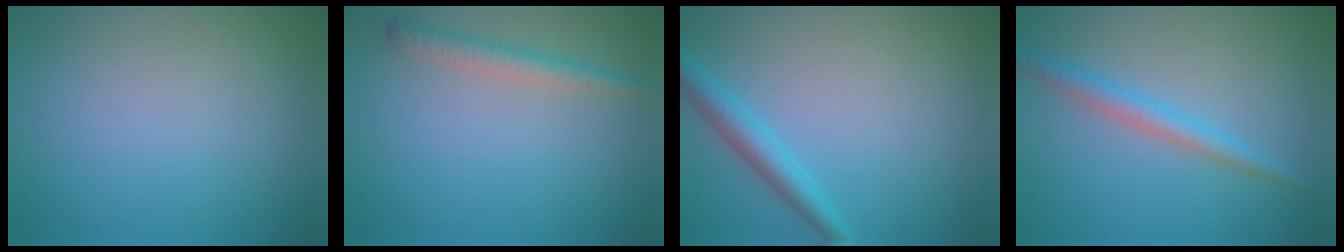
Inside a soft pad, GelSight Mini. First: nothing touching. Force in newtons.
{"total": 2.1, "press": 2.1, "slide": 0.1}
{"total": 2.6, "press": 2.6, "slide": 0.1}
{"total": 2.5, "press": 2.5, "slide": 0.0}